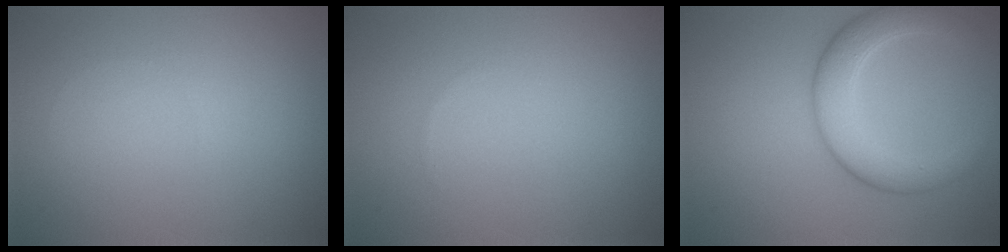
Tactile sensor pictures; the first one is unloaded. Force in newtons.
{"total": 0.0}
{"total": 5.0, "press": 5.0, "slide": 0.1}